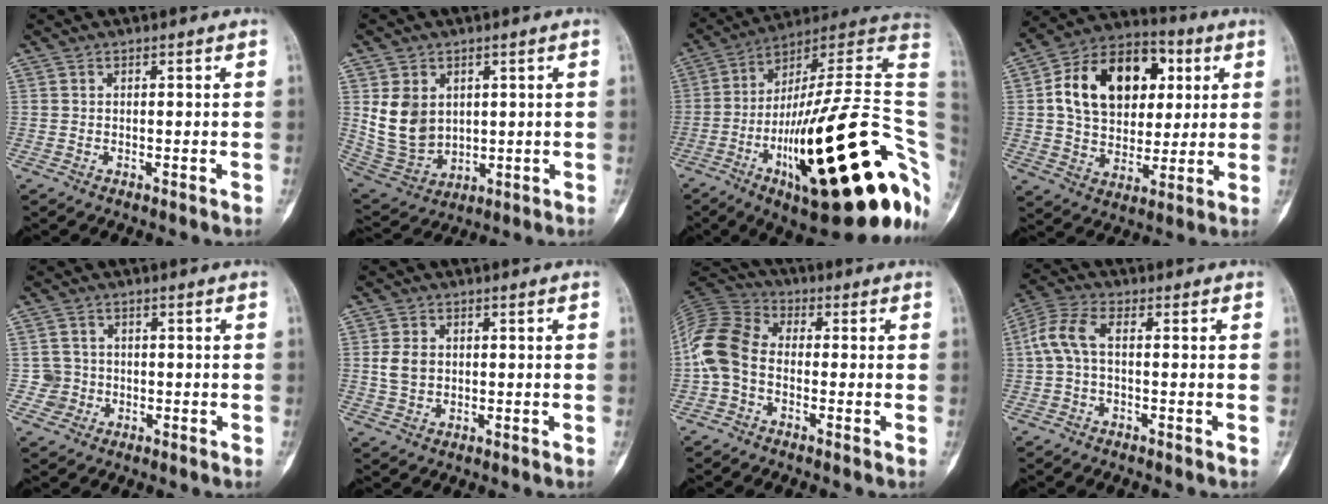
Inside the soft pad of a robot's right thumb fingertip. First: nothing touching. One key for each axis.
{"total": 10.6, "fx": 2.5, "fy": 8.3, "fz": 6.1, "tx": -0.089, "ty": -0.016, "tz": 0.073}
{"total": 37.8, "fx": -9.1, "fy": 10.3, "fz": 35.2, "tx": -0.448, "ty": 0.061, "tz": -0.141}
{"total": 20.6, "fx": 4.9, "fy": 14.4, "fz": 14.0, "tx": -0.200, "ty": 0.009, "tz": 0.080}
{"total": 3.1, "fx": -0.5, "fy": 3.0, "fz": -0.3, "tx": 0.027, "ty": 0.010, "tz": -0.015}
{"total": 4.2, "fx": 0.3, "fy": 3.3, "fz": 2.6, "tx": -0.042, "ty": 0.003, "tz": 0.008}
{"total": 10.6, "fx": -1.8, "fy": 7.4, "fz": 7.4, "tx": -0.151, "ty": 0.028, "tz": -0.052}
{"total": 6.1, "fx": -0.1, "fy": 2.8, "fz": 5.4, "tx": -0.131, "ty": 0.022, "tz": -0.010}